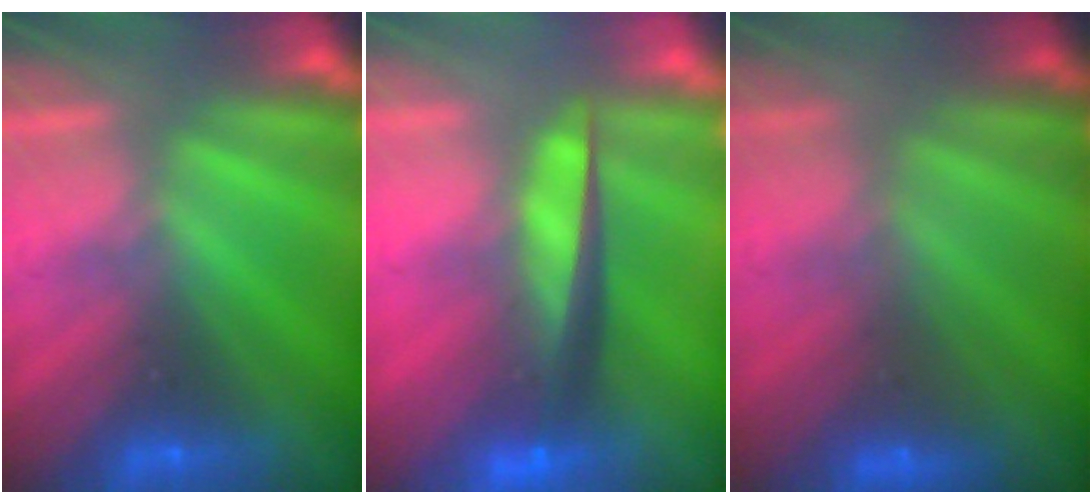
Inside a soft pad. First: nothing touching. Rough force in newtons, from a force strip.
{"total": 5.6}
{"total": 2.4}